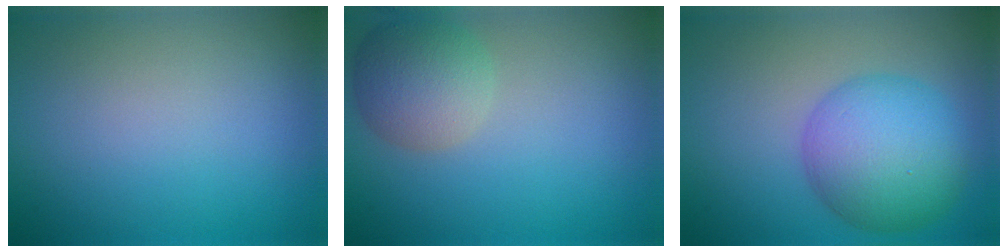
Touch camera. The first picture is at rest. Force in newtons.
{"total": 4.5, "press": 4.5, "slide": 0.1}
{"total": 7.8, "press": 7.8, "slide": 0.4}